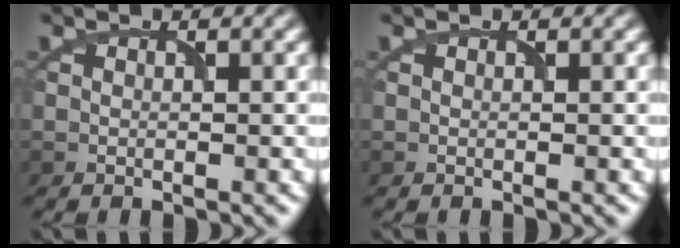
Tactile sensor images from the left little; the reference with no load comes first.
{"total": 0.0}